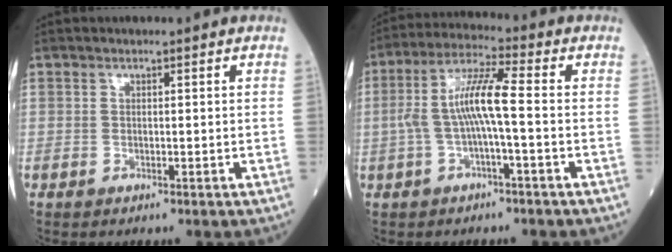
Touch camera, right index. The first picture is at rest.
{"total": 8.1, "force": [-0.8, 0.6, 8.0], "torque": [-0.163, 0.024, -0.020]}